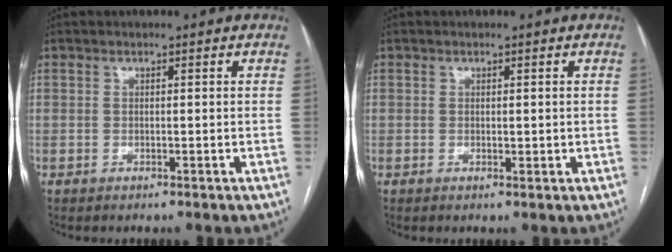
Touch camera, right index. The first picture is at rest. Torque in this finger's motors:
{"motor_torque": [-0.04, 0.23, -0.01, 0.01]}